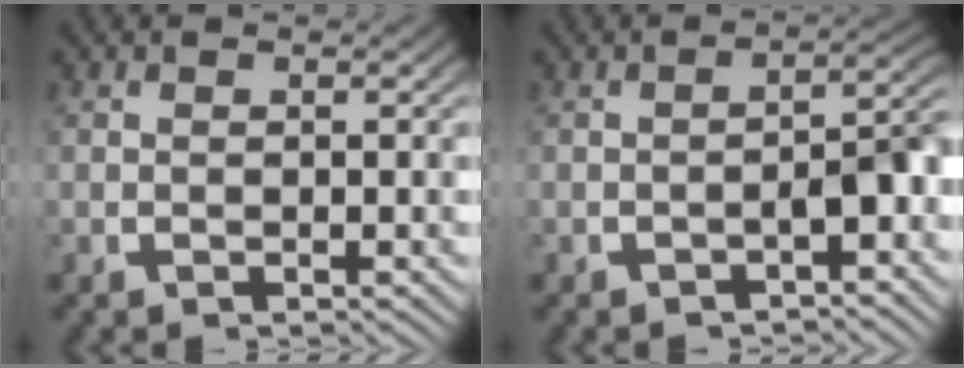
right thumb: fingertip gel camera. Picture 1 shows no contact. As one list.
[{"total": 4.4, "force": [-1.6, 1.8, 3.7], "torque": [-0.047, 0.000, -0.020]}]